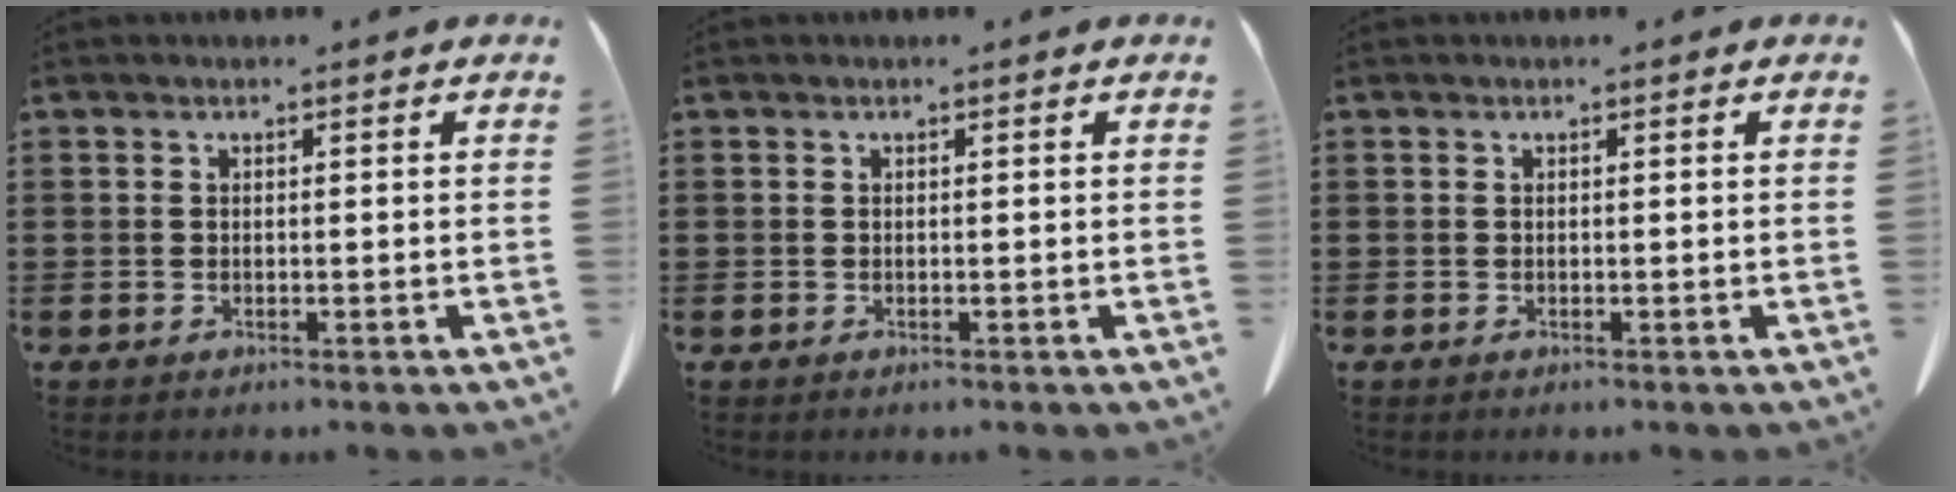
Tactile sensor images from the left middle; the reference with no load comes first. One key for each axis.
{"total": 0.0}
{"total": 0.0}